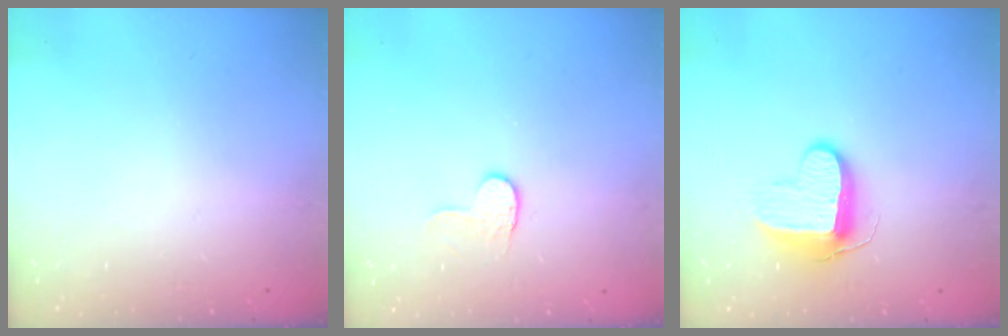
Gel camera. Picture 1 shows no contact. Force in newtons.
{"total": 4.1, "press": 4.1, "slide": 0.4}
{"total": 10.0, "press": 10.0, "slide": 0.2}